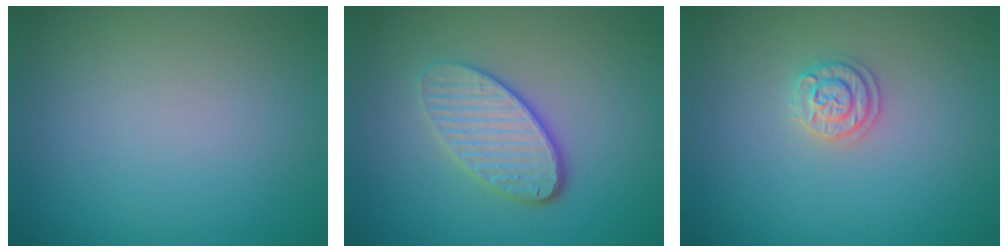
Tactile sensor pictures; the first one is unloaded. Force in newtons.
{"total": 4.0, "press": 3.3, "slide": 2.4}
{"total": 1.9, "press": 1.9, "slide": 0.2}